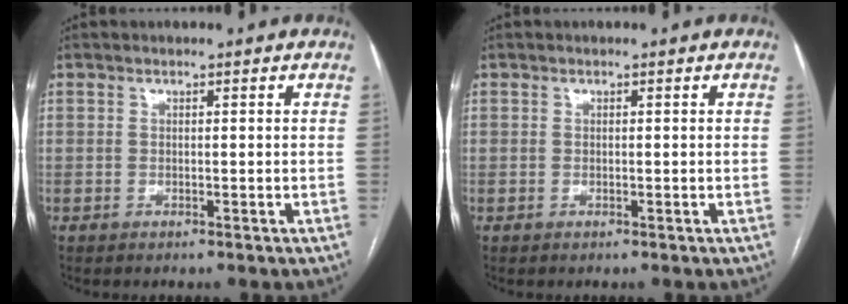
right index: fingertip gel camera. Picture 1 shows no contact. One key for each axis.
{"total": 0.0}